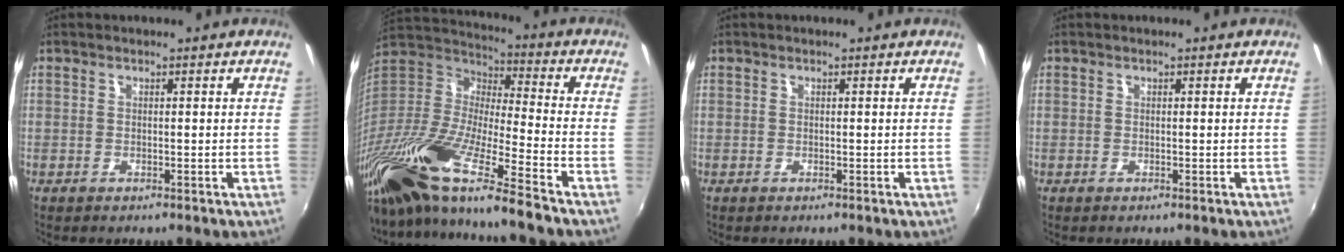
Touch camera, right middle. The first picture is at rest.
{"total": 25.3, "force": [-17.9, 2.2, 17.7], "torque": [-0.313, -0.048, -0.340]}
{"total": 0.0}
{"total": 0.0}